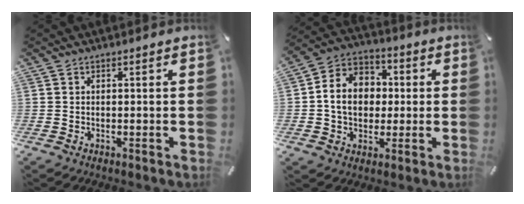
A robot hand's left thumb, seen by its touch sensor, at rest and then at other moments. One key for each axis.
{"total": 11.3, "fx": -0.4, "fy": 9.8, "fz": 5.6, "tx": -0.130, "ty": 0.017, "tz": -0.010}